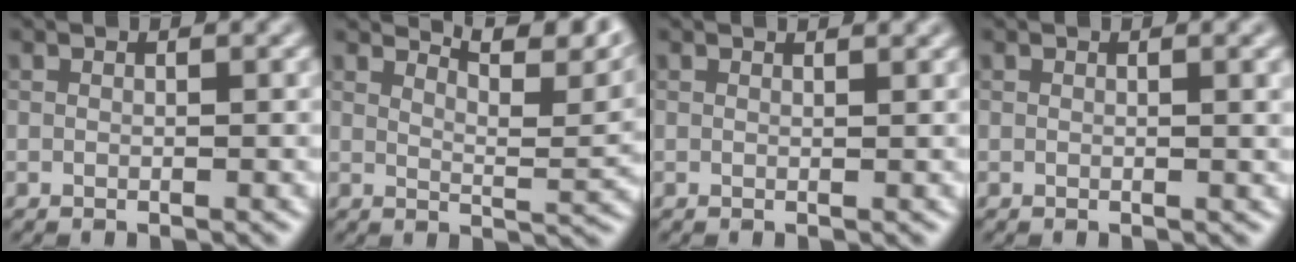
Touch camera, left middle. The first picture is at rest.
{"total": 7.7, "force": [6.3, 1.7, 4.2], "torque": [-0.050, 0.013, 0.085]}
{"total": 1.1, "force": [1.0, 0.2, 0.4], "torque": [-0.006, 0.000, 0.010]}
{"total": 1.4, "force": [0.4, 0.4, 1.3], "torque": [-0.015, 0.003, 0.005]}